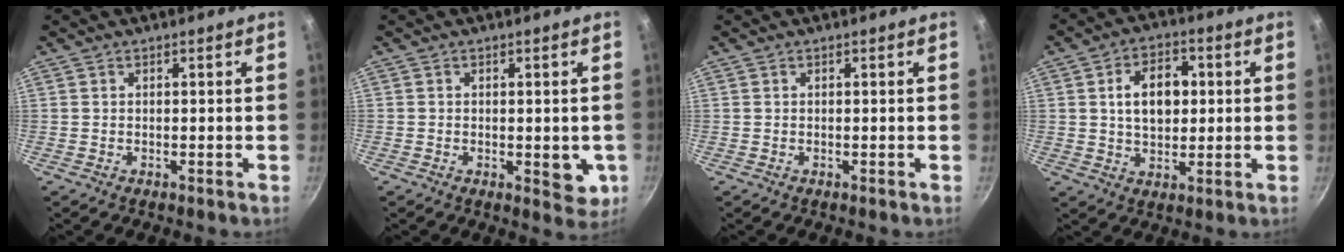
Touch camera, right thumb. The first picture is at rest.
{"total": 5.2, "force": [-0.8, 2.9, 4.2], "torque": [-0.038, -0.005, -0.009]}
{"total": 0.0}
{"total": 9.9, "force": [1.4, 6.6, 7.2], "torque": [-0.090, 0.008, 0.021]}